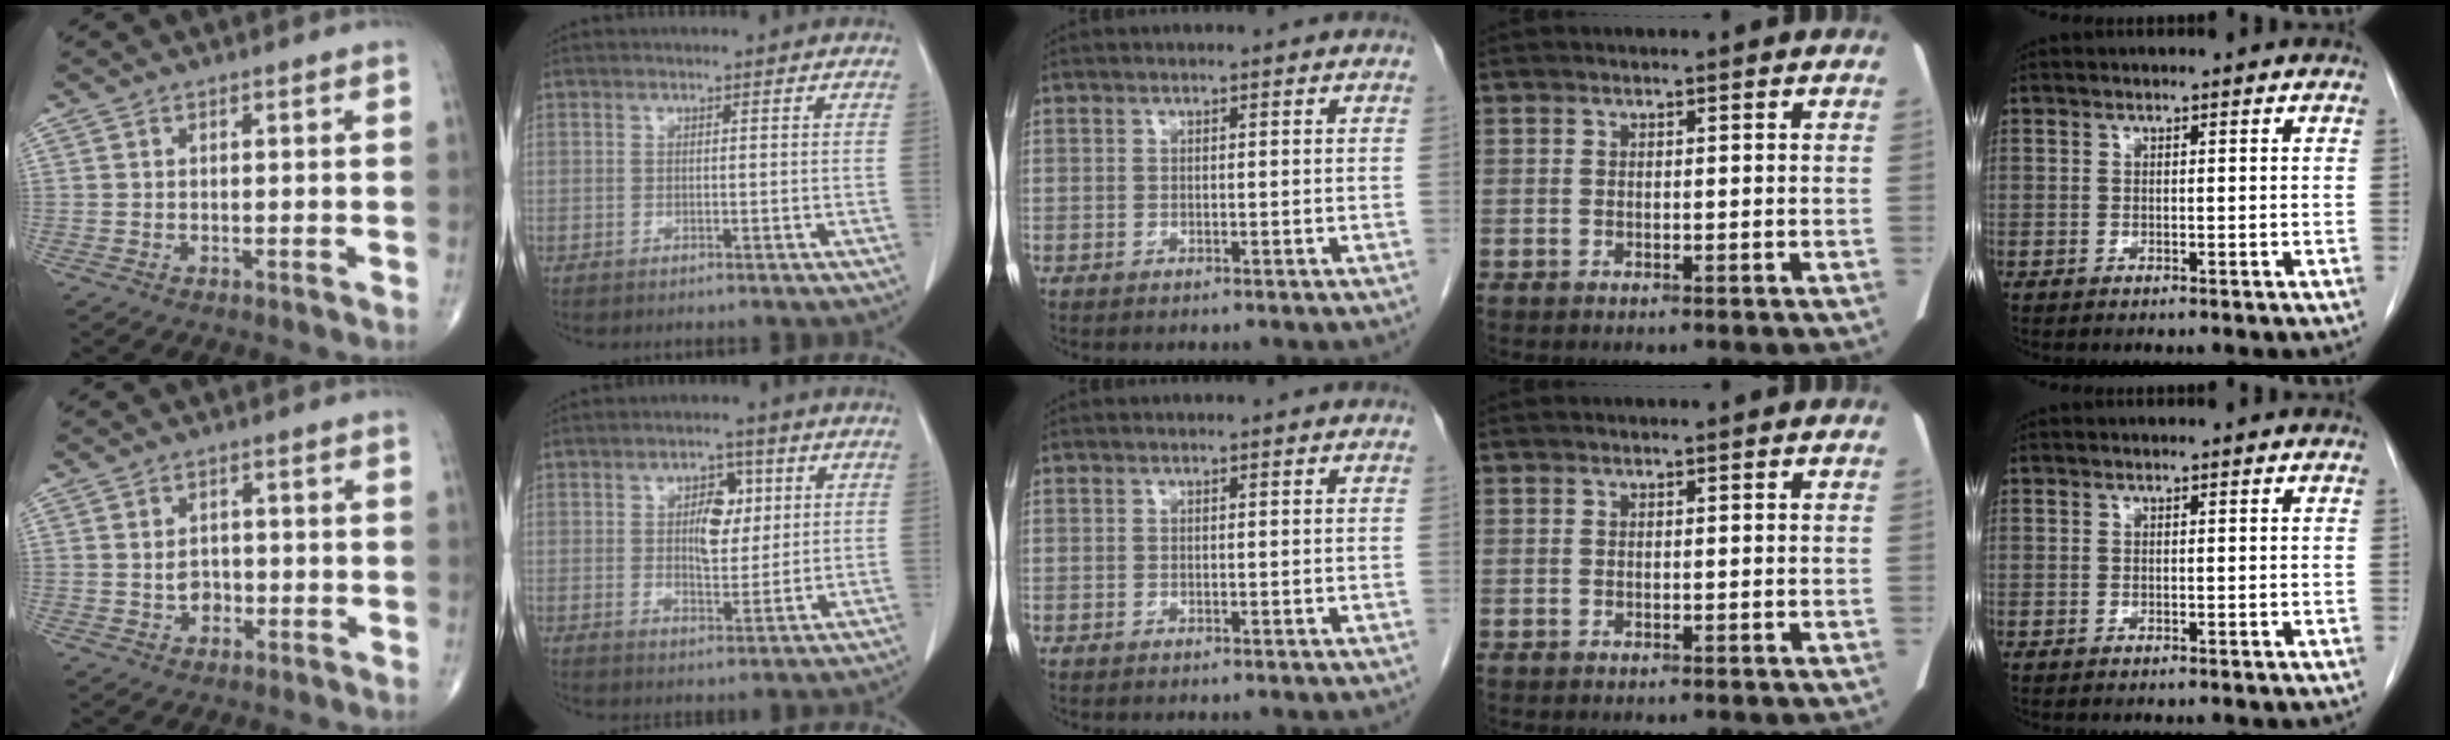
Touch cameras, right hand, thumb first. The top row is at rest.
{"thumb": {"total": 3.2, "force": [-0.5, 2.6, 1.9], "torque": [-0.015, 0.005, -0.007]}, "index": {"total": 6.3, "force": [1.6, 3.3, 5.1], "torque": [-0.079, 0.009, 0.029]}}